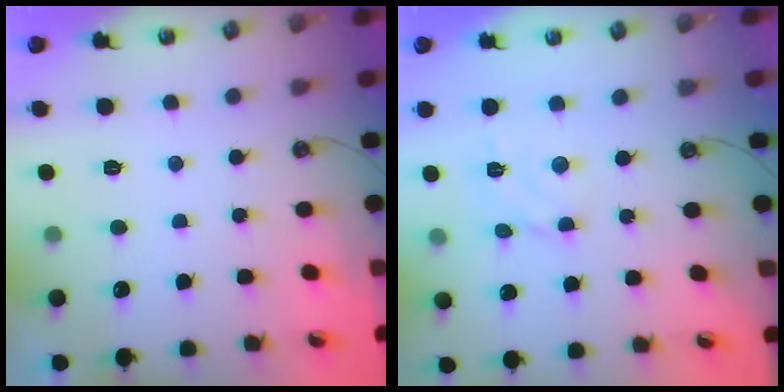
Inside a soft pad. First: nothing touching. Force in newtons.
{"total": 4.2, "press": 4.1, "slide": 0.6}